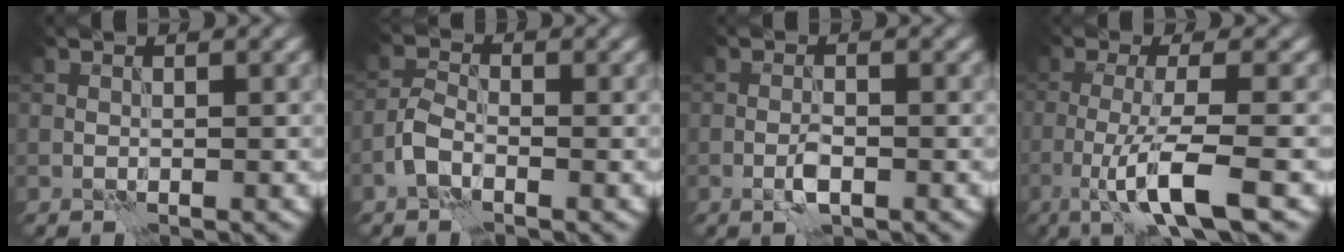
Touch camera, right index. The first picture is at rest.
{"total": 2.0, "force": [-1.2, 1.0, 1.3], "torque": [-0.026, 0.008, -0.030]}
{"total": 1.8, "force": [-0.8, 0.5, 1.5], "torque": [-0.028, 0.003, -0.019]}
{"total": 6.5, "force": [-2.3, 1.1, 5.9], "torque": [-0.095, -0.003, -0.055]}